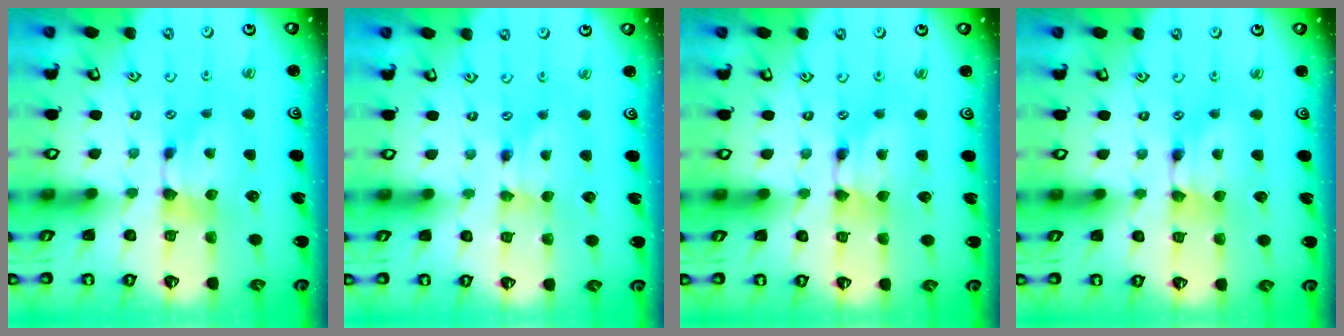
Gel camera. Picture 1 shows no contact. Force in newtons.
{"total": 0.0}
{"total": 1.5, "press": 1.5, "slide": 0.1}
{"total": 1.6, "press": 1.6, "slide": 0.2}